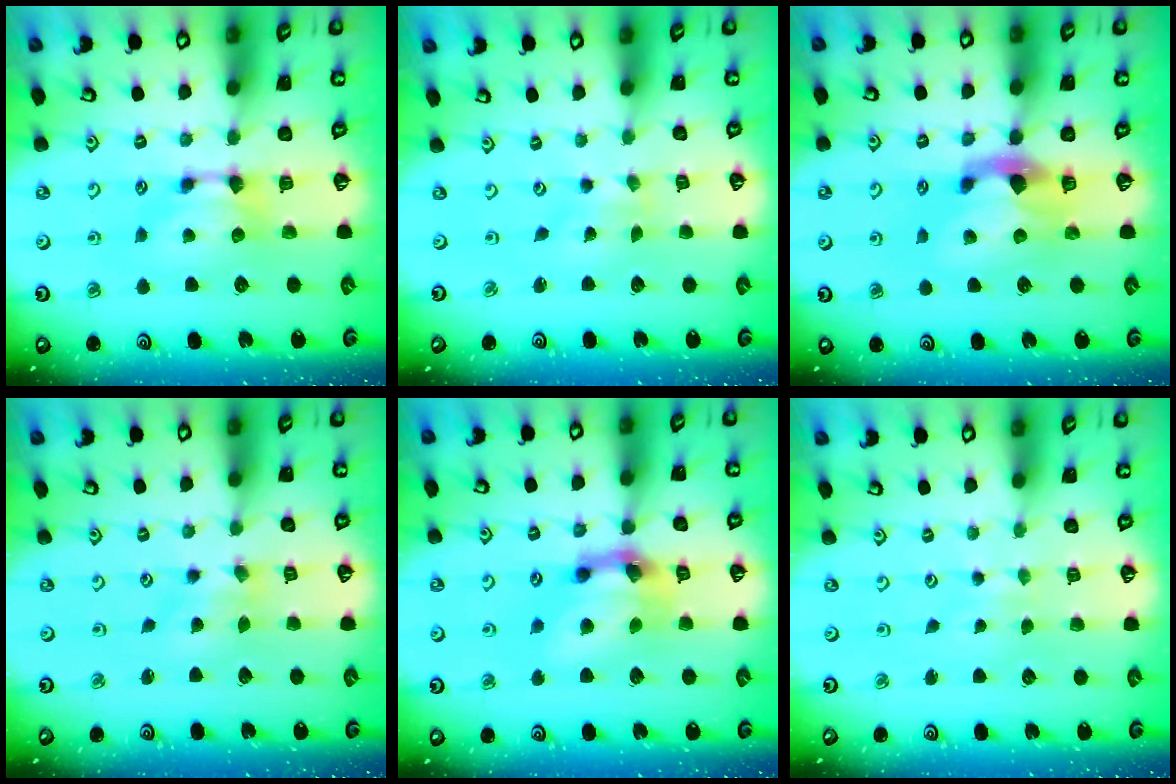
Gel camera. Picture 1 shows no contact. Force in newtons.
{"total": 4.1, "press": 4.0, "slide": 0.9}
{"total": 2.8, "press": 2.5, "slide": 1.3}
{"total": 1.9, "press": 1.5, "slide": 1.2}
{"total": 6.6, "press": 6.2, "slide": 2.3}
{"total": 4.5, "press": 4.4, "slide": 0.3}